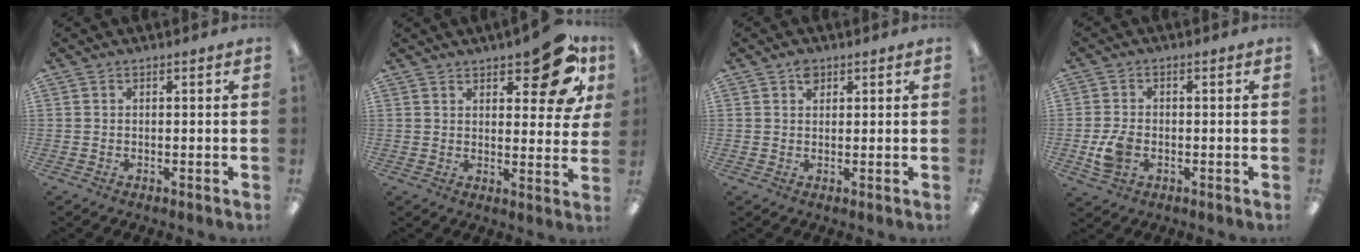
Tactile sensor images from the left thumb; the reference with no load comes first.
{"total": 13.6, "force": [8.6, 5.4, 9.1], "torque": [-0.102, -0.051, 0.140]}
{"total": 2.2, "force": [1.3, 1.4, 1.0], "torque": [-0.013, -0.002, 0.023]}
{"total": 5.6, "force": [-1.3, 3.9, 3.9], "torque": [-0.081, -0.001, -0.028]}